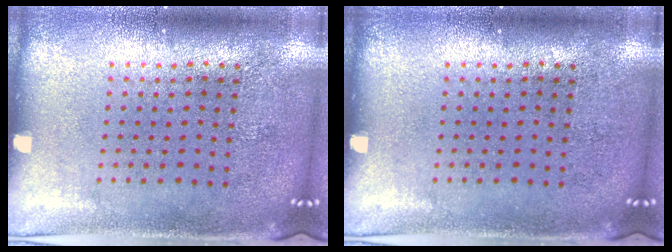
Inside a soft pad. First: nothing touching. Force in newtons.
{"total": 0.0}